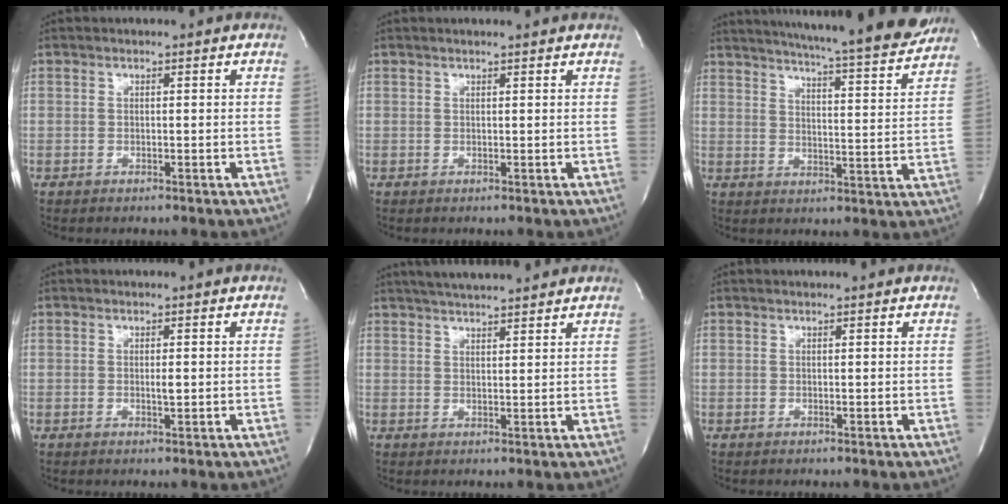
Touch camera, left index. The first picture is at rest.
{"total": 2.7, "force": [2.5, -0.1, 1.0], "torque": [-0.016, 0.014, 0.030]}
{"total": 21.4, "force": [19.5, 0.5, 8.8], "torque": [-0.139, -0.049, 0.250]}
{"total": 0.8, "force": [0.1, 0.1, 0.8], "torque": [-0.019, -0.003, 0.003]}
{"total": 9.9, "force": [8.8, 0.9, 4.3], "torque": [-0.073, 0.026, 0.127]}
{"total": 1.7, "force": [1.6, -0.1, 0.6], "torque": [-0.012, 0.011, 0.022]}